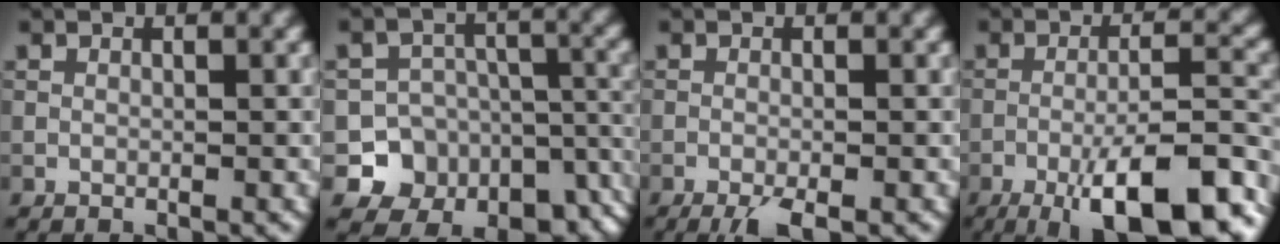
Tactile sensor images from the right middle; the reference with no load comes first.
{"total": 12.7, "force": [-6.9, 9.8, 4.1], "torque": [-0.065, -0.016, -0.084]}
{"total": 2.4, "force": [-1.7, 0.4, 1.7], "torque": [-0.031, -0.003, -0.031]}
{"total": 11.8, "force": [-6.9, 3.0, 9.1], "torque": [-0.143, -0.002, -0.108]}